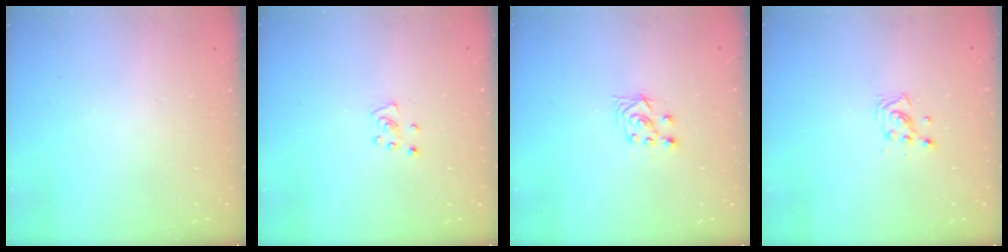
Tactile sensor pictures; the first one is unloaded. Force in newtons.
{"total": 3.6, "press": 3.6, "slide": 0.3}
{"total": 3.4, "press": 3.2, "slide": 0.9}
{"total": 3.0, "press": 3.0, "slide": 0.5}